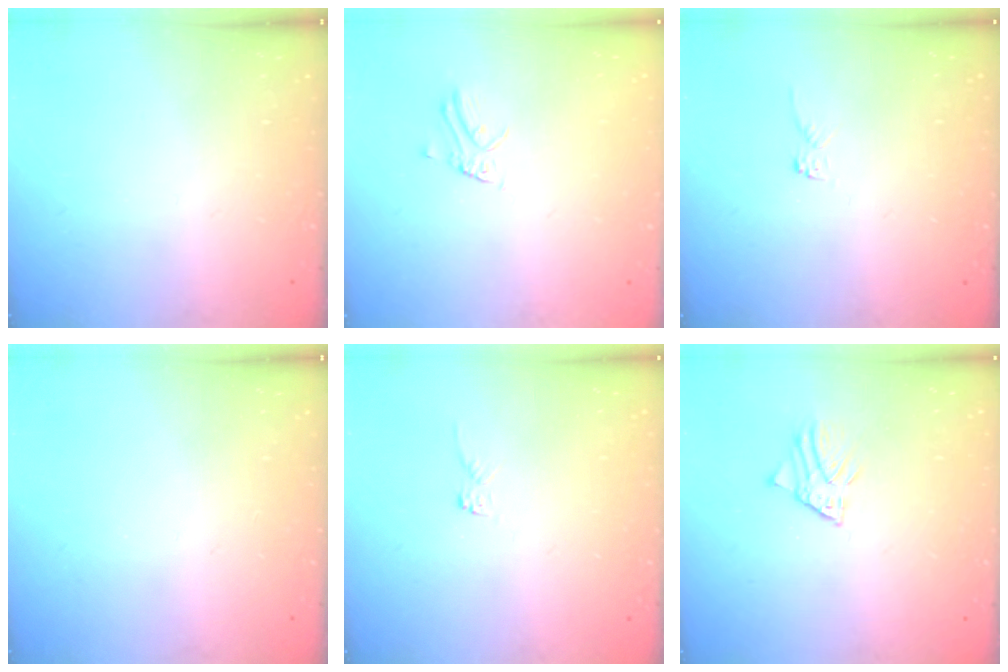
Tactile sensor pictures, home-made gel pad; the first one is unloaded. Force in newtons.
{"total": 1.6, "press": 1.6, "slide": 0.1}
{"total": 2.8, "press": 2.8, "slide": 0.1}
{"total": 0.0}
{"total": 2.8, "press": 2.8, "slide": 0.1}
{"total": 2.6, "press": 2.6, "slide": 0.2}